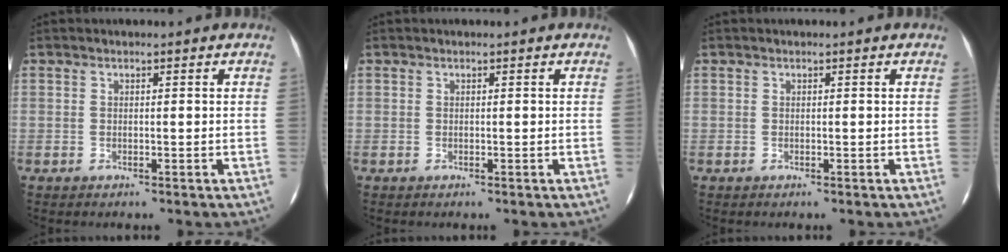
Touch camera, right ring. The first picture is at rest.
{"total": 0.0}
{"total": 0.0}